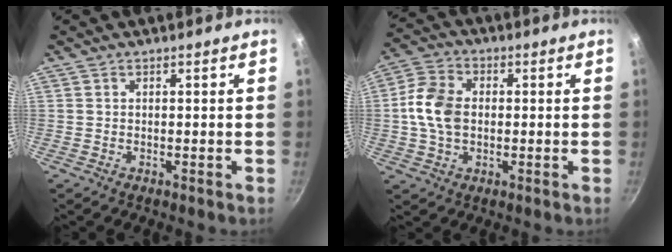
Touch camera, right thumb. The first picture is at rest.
{"total": 9.7, "force": [0.0, 6.8, 6.8], "torque": [-0.123, 0.015, -0.010]}